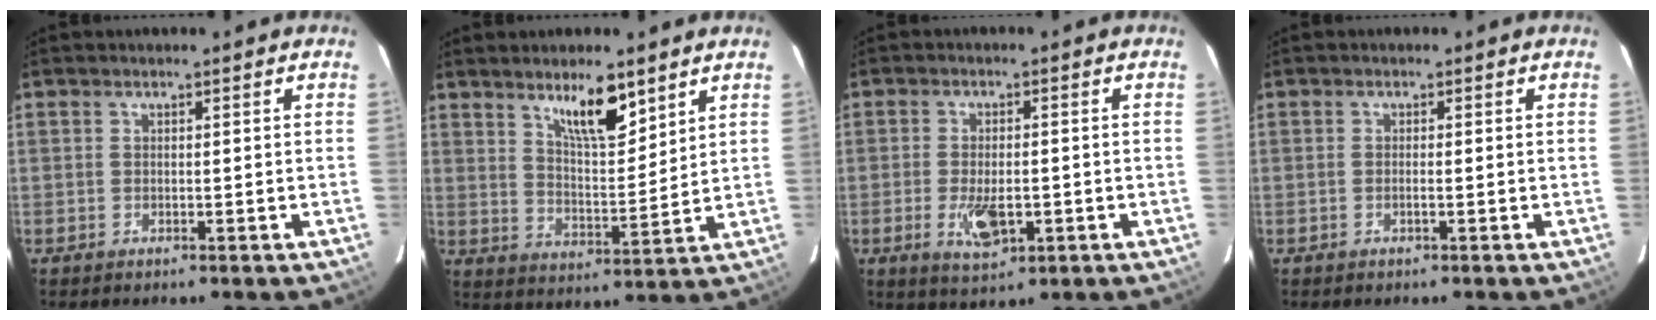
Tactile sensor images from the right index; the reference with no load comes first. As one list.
[{"total": 8.4, "force": [5.7, 1.8, 5.9], "torque": [-0.105, -0.007, 0.104]}, {"total": 5.4, "force": [-1.6, 2.1, 4.7], "torque": [-0.091, -0.008, -0.020]}, {"total": 0.7, "force": [-0.2, -0.1, 0.6], "torque": [-0.012, 0.001, -0.004]}]